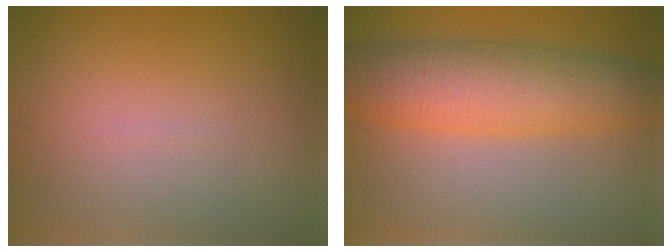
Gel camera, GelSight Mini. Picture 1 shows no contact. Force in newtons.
{"total": 8.0, "press": 8.0, "slide": 0.1}